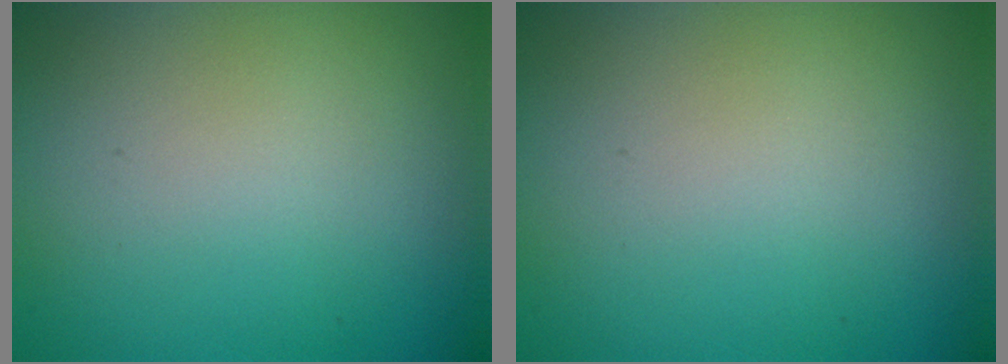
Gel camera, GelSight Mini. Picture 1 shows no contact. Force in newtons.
{"total": 0.0}